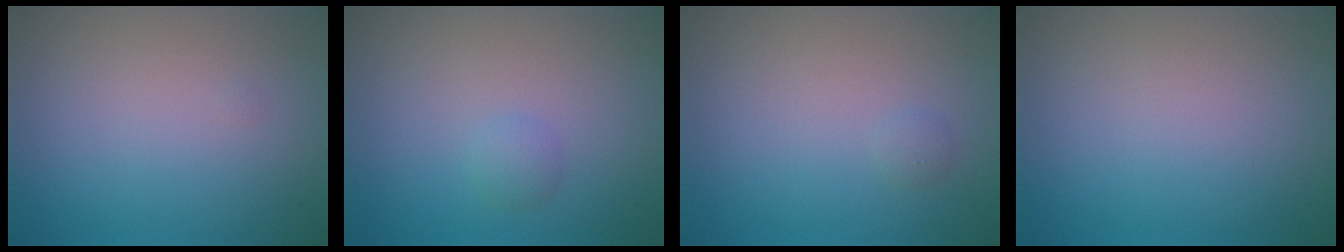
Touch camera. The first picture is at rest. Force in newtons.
{"total": 1.1, "press": 1.1, "slide": 0.0}
{"total": 0.6, "press": 0.6, "slide": 0.0}
{"total": 0.0}